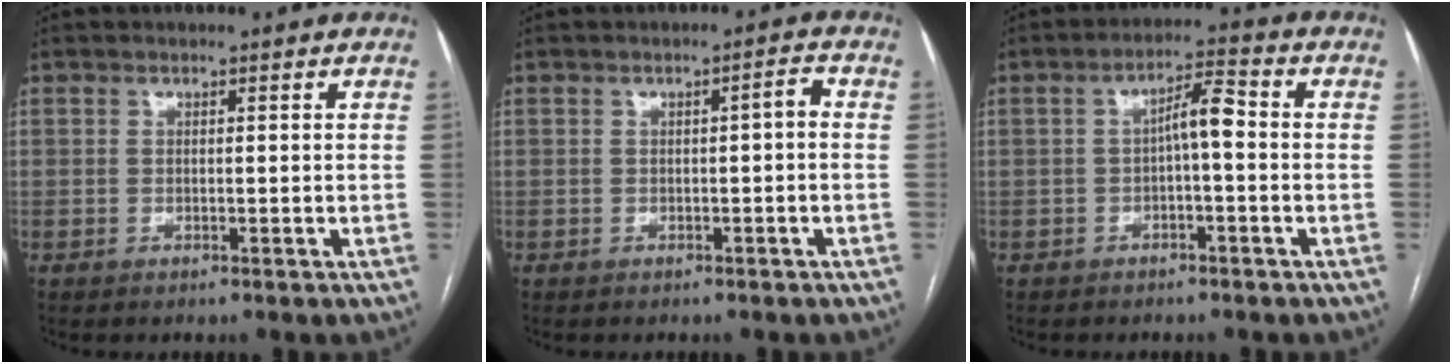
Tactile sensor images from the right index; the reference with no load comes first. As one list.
[{"total": 1.8, "force": [-0.2, 0.3, 1.8], "torque": [-0.023, 0.006, -0.004]}, {"total": 4.7, "force": [-0.3, 1.0, 4.6], "torque": [-0.074, 0.021, -0.006]}]